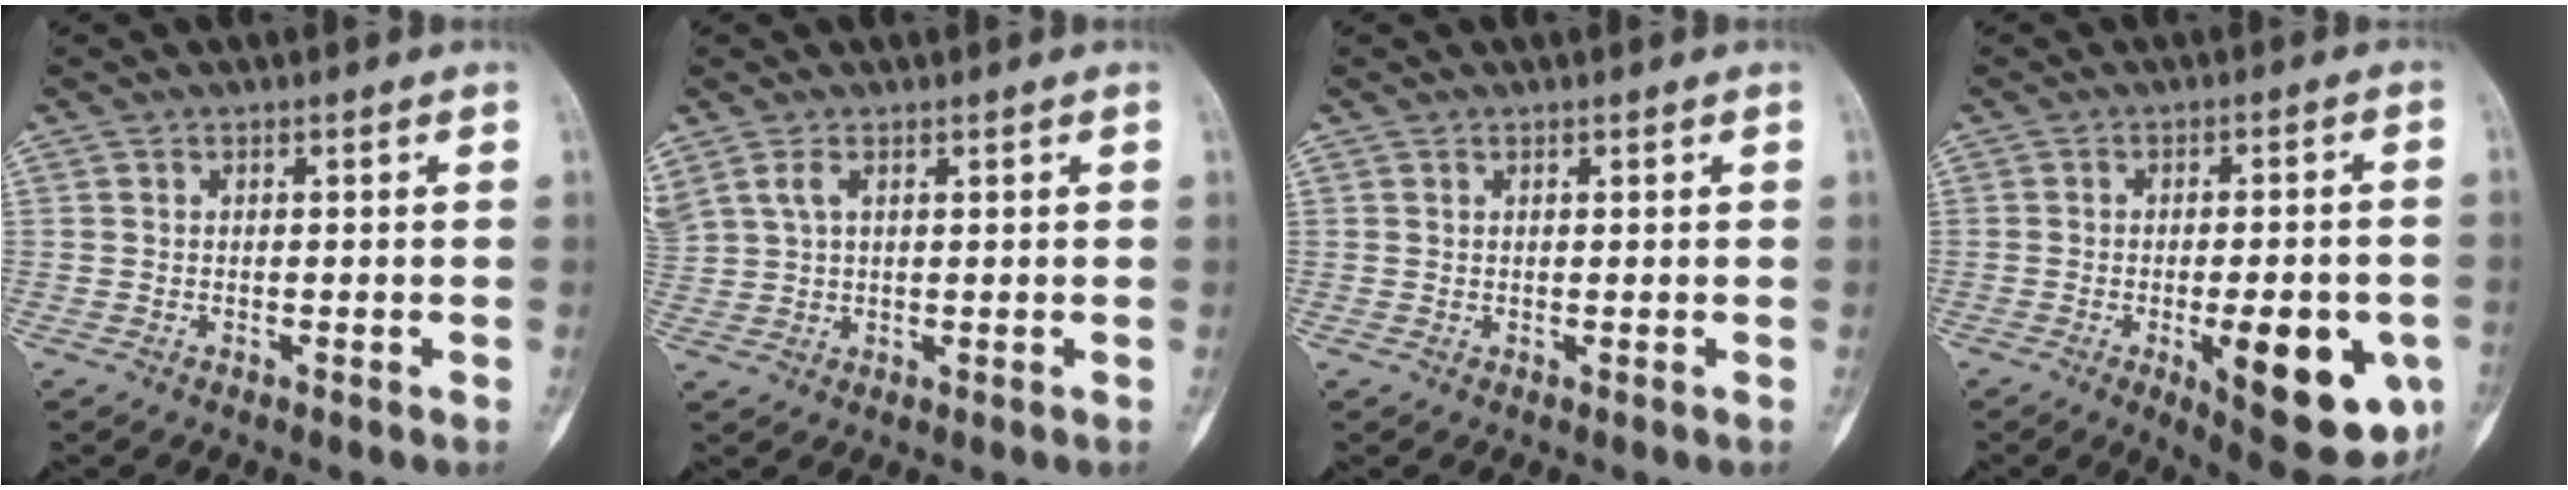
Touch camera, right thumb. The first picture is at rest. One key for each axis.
{"total": 4.1, "fx": 2.0, "fy": 2.1, "fz": 2.8, "tx": -0.067, "ty": 0.012, "tz": 0.047}
{"total": 0.0}
{"total": 17.1, "fx": -5.3, "fy": 6.1, "fz": 15.0, "tx": -0.157, "ty": 0.008, "tz": -0.054}